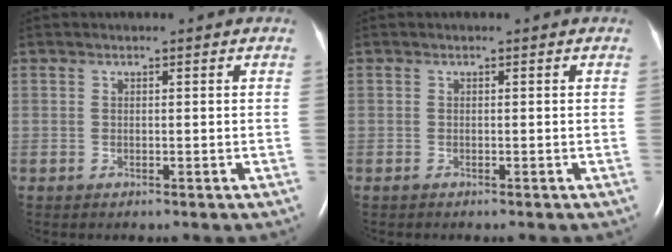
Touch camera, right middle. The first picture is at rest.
{"total": 0.0}